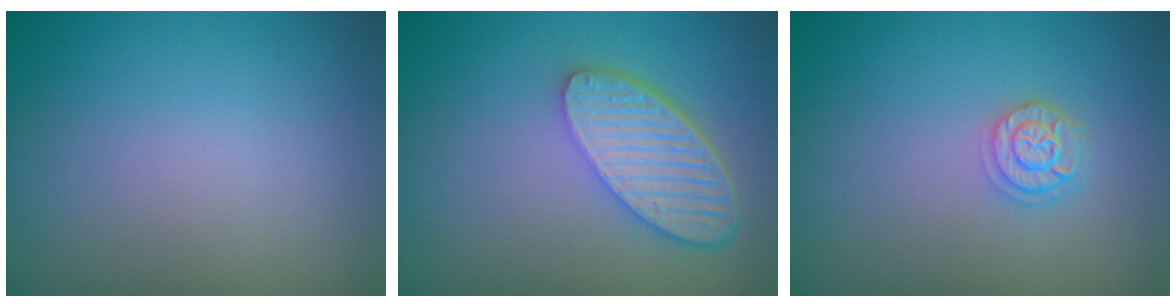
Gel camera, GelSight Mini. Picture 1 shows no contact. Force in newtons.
{"total": 5.7, "press": 4.4, "slide": 3.6}
{"total": 2.5, "press": 2.0, "slide": 1.4}